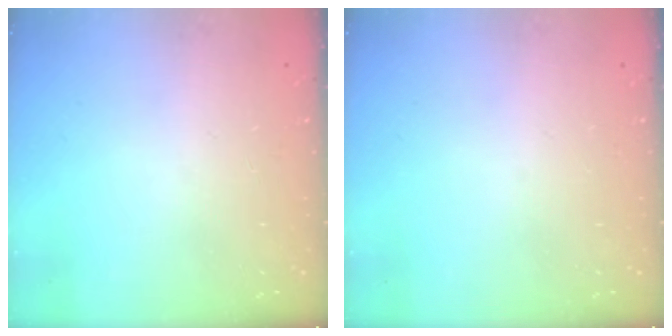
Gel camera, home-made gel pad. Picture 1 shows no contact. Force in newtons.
{"total": 0.0}